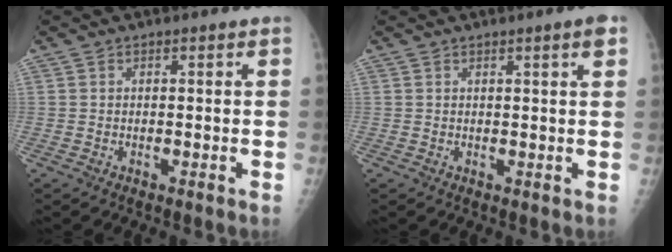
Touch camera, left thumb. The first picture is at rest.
{"total": 2.5, "force": [1.3, -0.1, 2.1], "torque": [-0.033, -0.005, 0.018]}